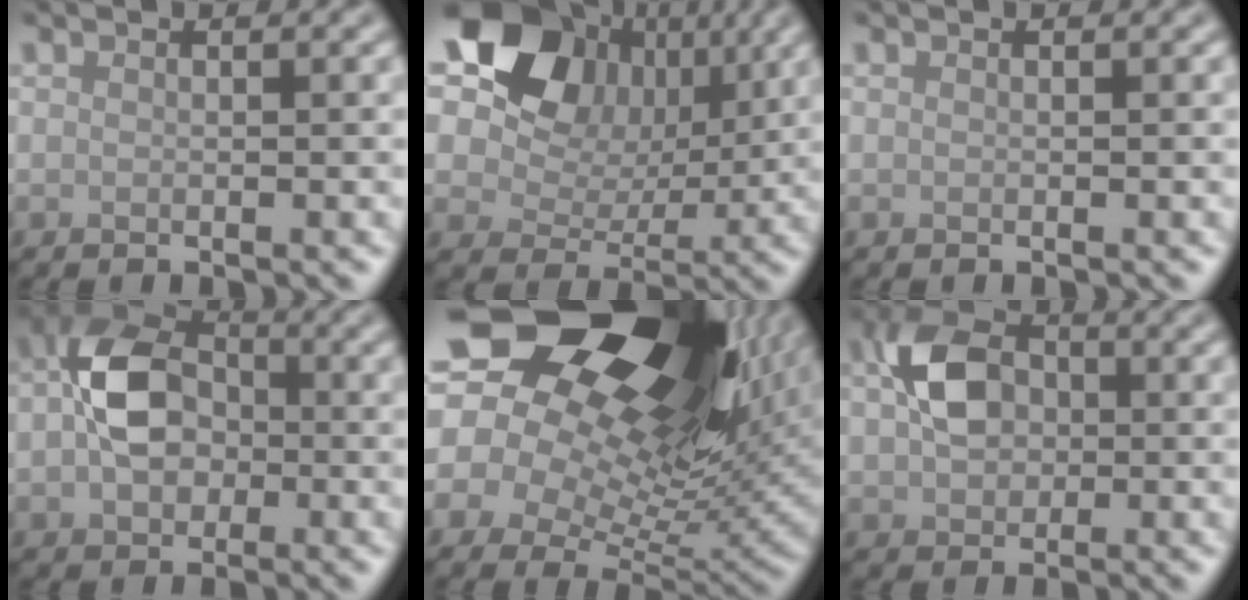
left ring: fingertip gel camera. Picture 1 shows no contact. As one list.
[{"total": 12.6, "force": [5.2, 8.9, 7.3], "torque": [-0.135, 0.021, 0.081]}, {"total": 0.0}, {"total": 6.8, "force": [-0.7, 4.9, 4.6], "torque": [-0.084, 0.012, -0.024]}, {"total": 22.9, "force": [10.2, 14.2, 14.9], "torque": [-0.291, 0.049, 0.176]}, {"total": 5.5, "force": [0.4, 4.1, 3.6], "torque": [-0.070, 0.011, -0.003]}]